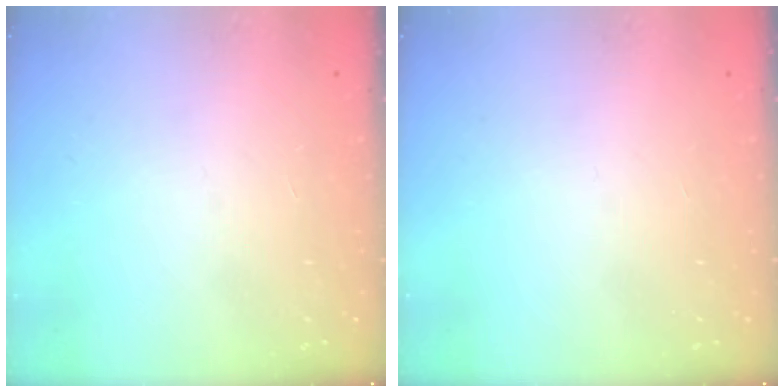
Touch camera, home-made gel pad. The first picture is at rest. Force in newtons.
{"total": 0.0}